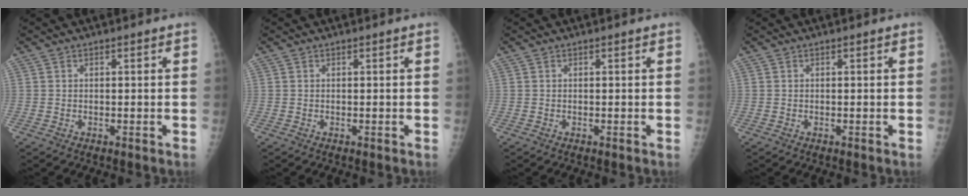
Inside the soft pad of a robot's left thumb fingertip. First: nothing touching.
{"total": 0.0}
{"total": 0.0}
{"total": 0.0}